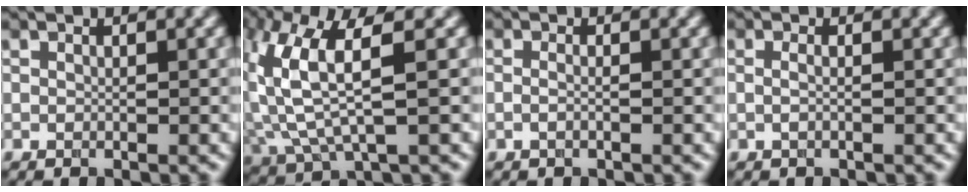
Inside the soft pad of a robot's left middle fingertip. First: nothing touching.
{"total": 7.4, "force": [1.4, 2.5, 6.9], "torque": [-0.161, 0.006, 0.029]}
{"total": 0.8, "force": [-0.2, 0.2, 0.8], "torque": [-0.016, -0.009, -0.008]}
{"total": 1.2, "force": [0.2, 0.5, 1.0], "torque": [-0.011, -0.011, -0.011]}